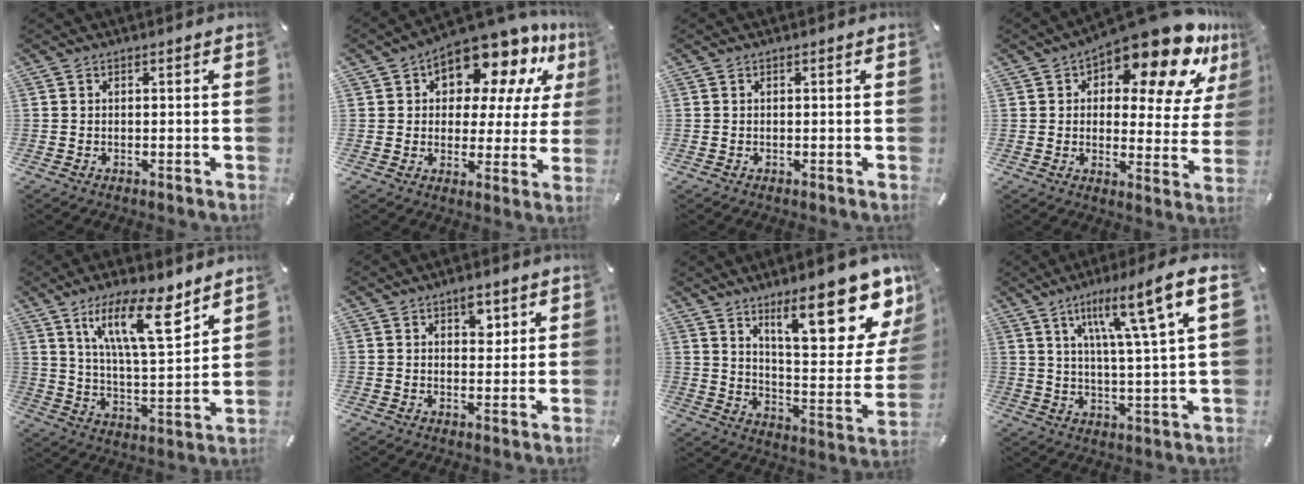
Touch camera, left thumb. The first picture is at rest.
{"total": 14.6, "force": [10.3, 7.3, 7.4], "torque": [-0.117, -0.081, 0.177]}
{"total": 0.0}
{"total": 19.8, "force": [13.8, 7.0, 12.4], "torque": [-0.176, -0.105, 0.228]}
{"total": 17.1, "force": [10.2, 5.4, 12.7], "torque": [-0.224, -0.043, 0.169]}
{"total": 4.4, "force": [2.6, 2.6, 2.5], "torque": [-0.007, -0.019, 0.036]}
{"total": 22.8, "force": [14.2, 7.5, 16.2], "torque": [-0.224, -0.099, 0.227]}
{"total": 13.5, "force": [7.4, 1.4, 11.2], "torque": [-0.182, -0.030, 0.109]}